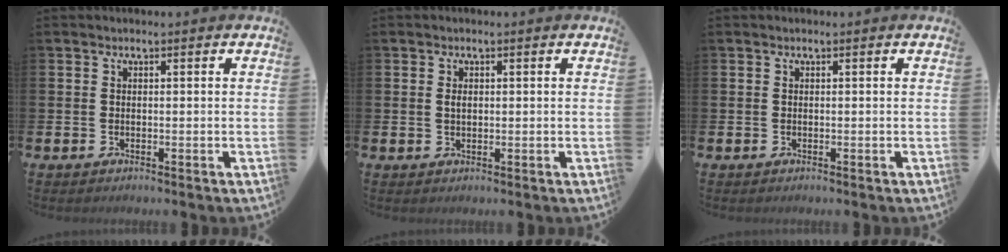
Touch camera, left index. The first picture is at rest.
{"total": 1.1, "force": [0.3, 0.6, 0.8], "torque": [-0.007, 0.002, 0.002]}
{"total": 0.0}